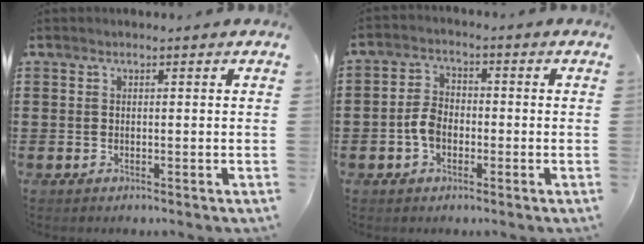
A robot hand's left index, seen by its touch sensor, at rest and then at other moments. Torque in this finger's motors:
{"motor_torque": [0.61, 0.60, 0.18, 0.05]}